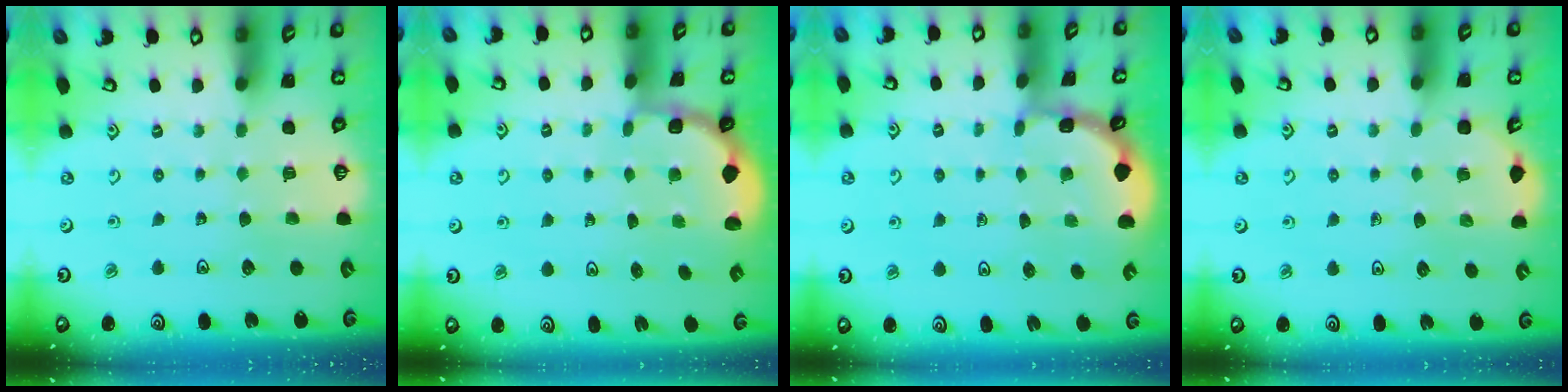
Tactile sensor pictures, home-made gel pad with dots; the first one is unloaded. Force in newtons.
{"total": 1.9, "press": 1.8, "slide": 0.7}
{"total": 1.8, "press": 1.8, "slide": 0.3}
{"total": 2.6, "press": 2.4, "slide": 1.0}